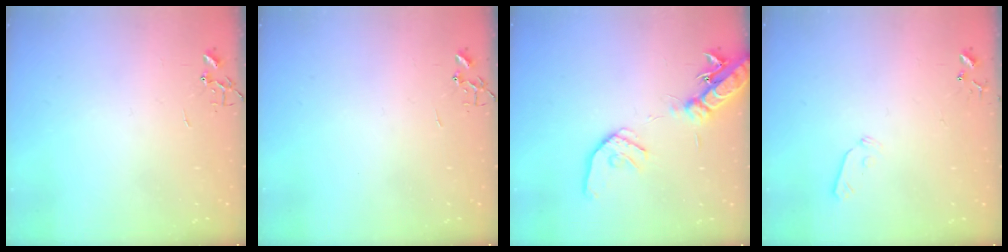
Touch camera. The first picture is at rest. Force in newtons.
{"total": 0.0}
{"total": 16.5, "press": 16.2, "slide": 2.9}
{"total": 5.4, "press": 5.4, "slide": 0.8}